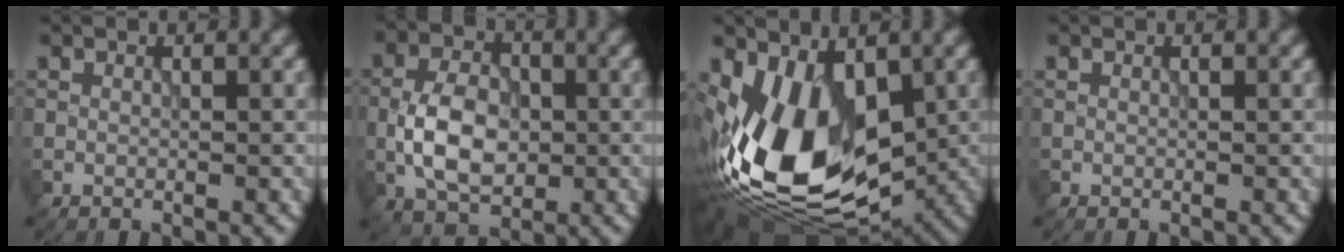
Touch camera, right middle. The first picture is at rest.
{"total": 5.4, "force": [-0.9, 3.5, 4.1], "torque": [-0.080, 0.002, -0.021]}
{"total": 15.0, "force": [-2.1, 9.0, 11.9], "torque": [-0.222, -0.027, -0.040]}
{"total": 0.0}